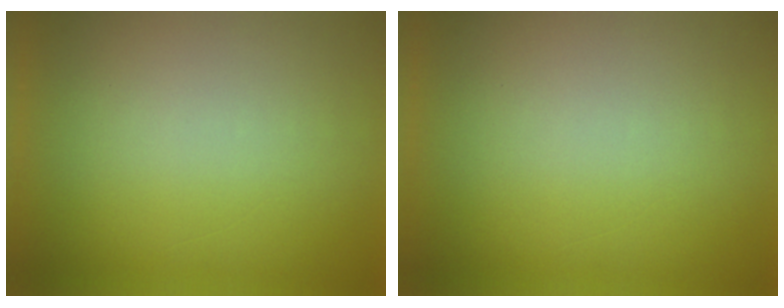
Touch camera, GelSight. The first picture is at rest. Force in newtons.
{"total": 0.0}